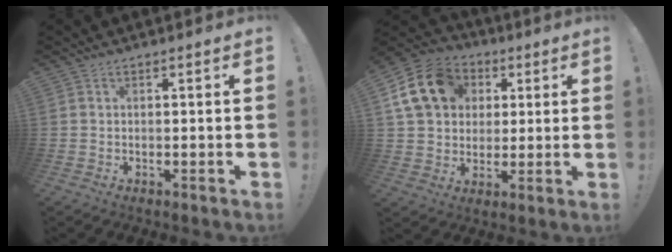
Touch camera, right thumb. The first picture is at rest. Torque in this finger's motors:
{"motor_torque": [1.68, 1.67, 1.01, 0.11, 0.05]}